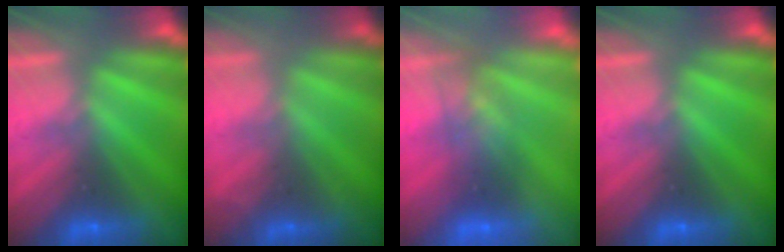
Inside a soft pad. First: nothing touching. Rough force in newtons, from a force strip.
{"total": 1.8}
{"total": 2.7}
{"total": 0.0}